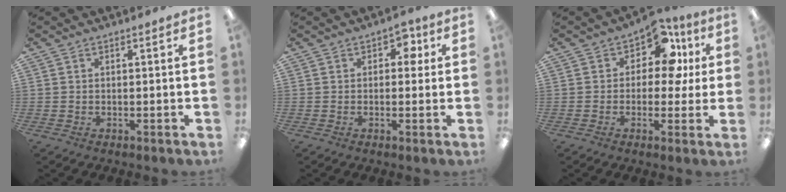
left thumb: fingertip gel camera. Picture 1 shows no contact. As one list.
[{"total": 3.8, "force": [1.1, 2.5, 2.5], "torque": [-0.028, 0.000, 0.012]}, {"total": 11.4, "force": [4.6, 7.0, 7.7], "torque": [-0.108, -0.019, 0.078]}]